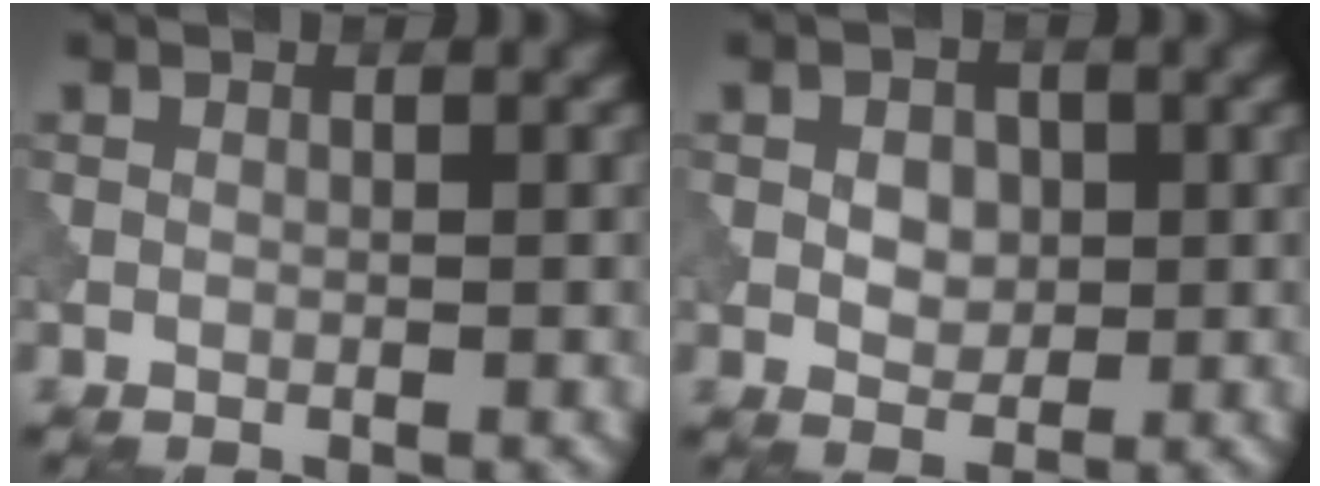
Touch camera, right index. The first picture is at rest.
{"total": 2.6, "force": [0.3, 1.9, 1.8], "torque": [-0.032, 0.002, 0.002]}